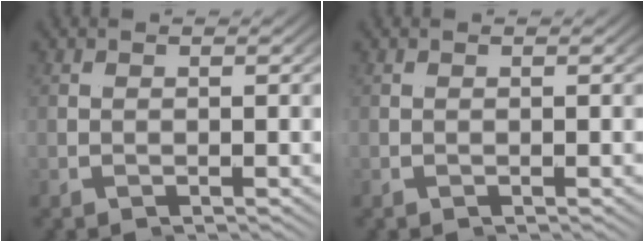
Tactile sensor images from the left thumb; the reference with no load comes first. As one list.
[{"total": 0.0}]